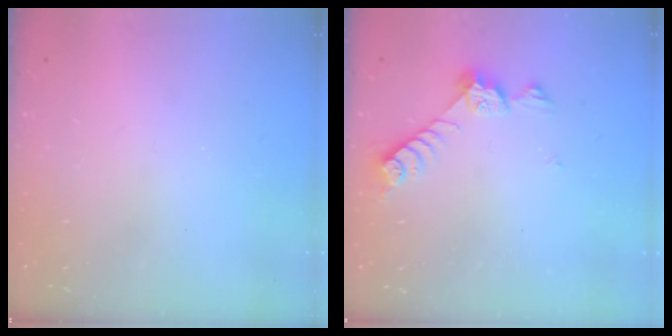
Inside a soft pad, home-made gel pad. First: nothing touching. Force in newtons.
{"total": 7.3, "press": 7.3, "slide": 0.6}